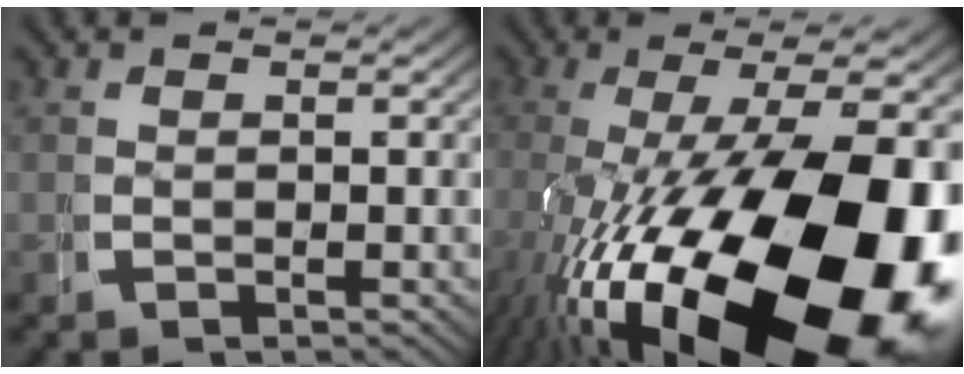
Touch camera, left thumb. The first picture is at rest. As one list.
[{"total": 26.4, "force": [-5.9, 14.5, 21.3], "torque": [-0.384, -0.078, -0.040]}]